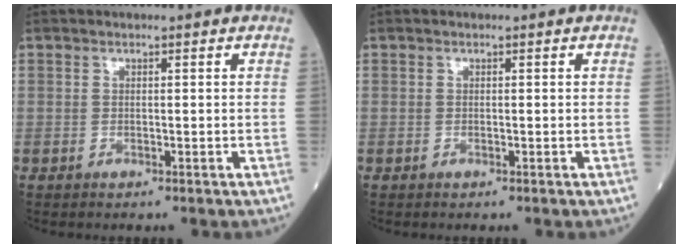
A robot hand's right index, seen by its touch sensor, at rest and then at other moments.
{"total": 0.0}